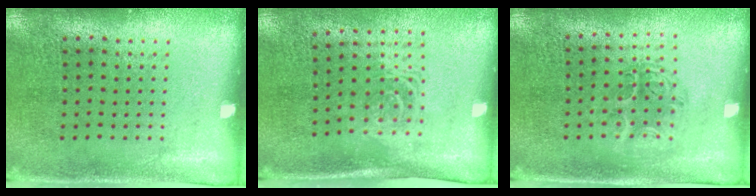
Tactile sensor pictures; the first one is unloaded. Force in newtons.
{"total": 1.6, "press": 1.2, "slide": 1.0}
{"total": 1.2, "press": 1.1, "slide": 0.4}